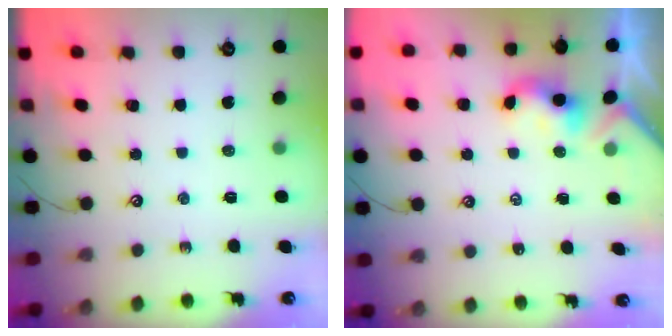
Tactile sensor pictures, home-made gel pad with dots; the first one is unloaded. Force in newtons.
{"total": 2.3, "press": 2.3, "slide": 0.3}